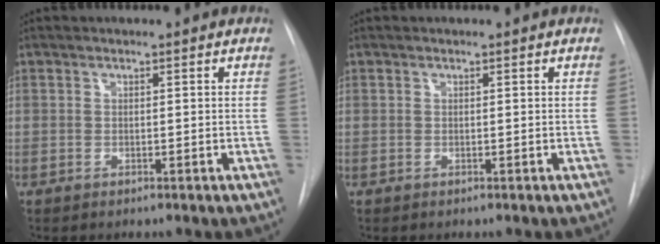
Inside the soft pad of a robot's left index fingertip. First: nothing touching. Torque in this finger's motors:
{"motor_torque": [0.00, 0.00, 0.00, 0.00]}